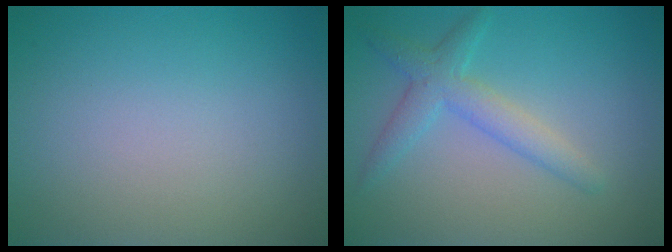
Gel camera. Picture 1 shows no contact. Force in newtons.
{"total": 2.9, "press": 2.9, "slide": 0.1}